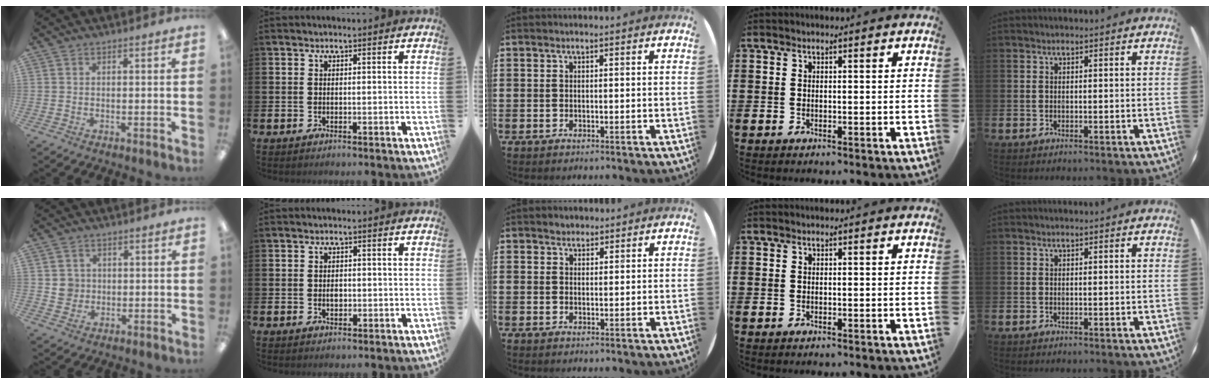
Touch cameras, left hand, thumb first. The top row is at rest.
{"thumb": {"total": 3.9, "force": [0.8, 3.9, 0.3], "torque": [0.007, -0.002, 0.009]}, "index": {"total": 1.3, "force": [0.0, 0.9, 0.9], "torque": [-0.006, 0.002, -0.005]}, "middle": {"total": 1.4, "force": [1.3, 0.6, -0.1], "torque": [0.000, 0.003, 0.026]}}